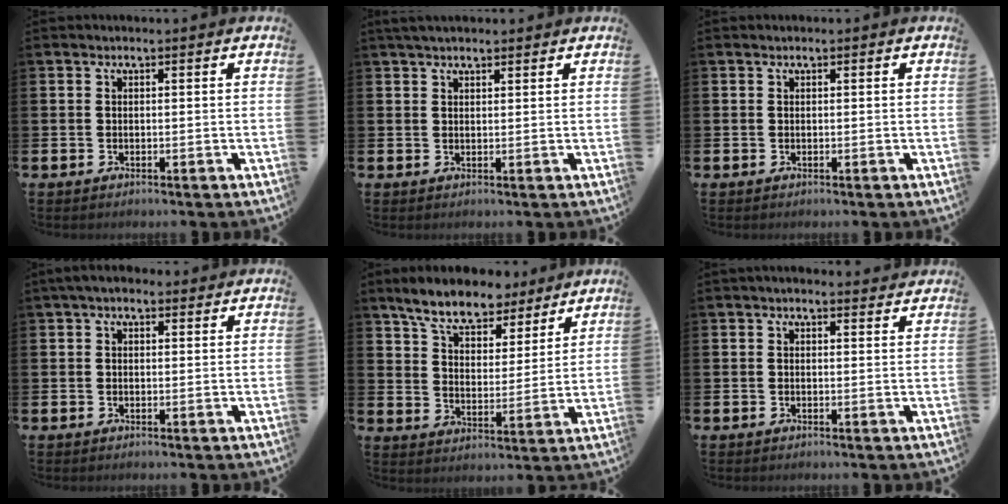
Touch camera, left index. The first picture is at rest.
{"total": 2.7, "force": [2.4, 0.8, 0.9], "torque": [-0.013, -0.003, 0.042]}
{"total": 0.0}
{"total": 2.7, "force": [2.1, 1.4, 1.1], "torque": [-0.016, 0.001, 0.035]}
{"total": 8.3, "force": [7.4, 2.8, 2.4], "torque": [-0.070, -0.037, 0.131]}
{"total": 1.4, "force": [1.3, 0.4, 0.3], "torque": [-0.006, 0.001, 0.023]}